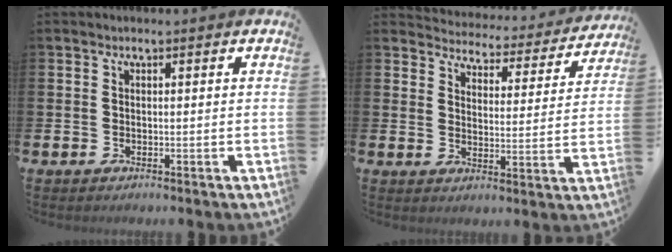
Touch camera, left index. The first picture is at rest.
{"total": 4.2, "force": [4.1, 0.8, 0.3], "torque": [-0.025, -0.040, 0.064]}